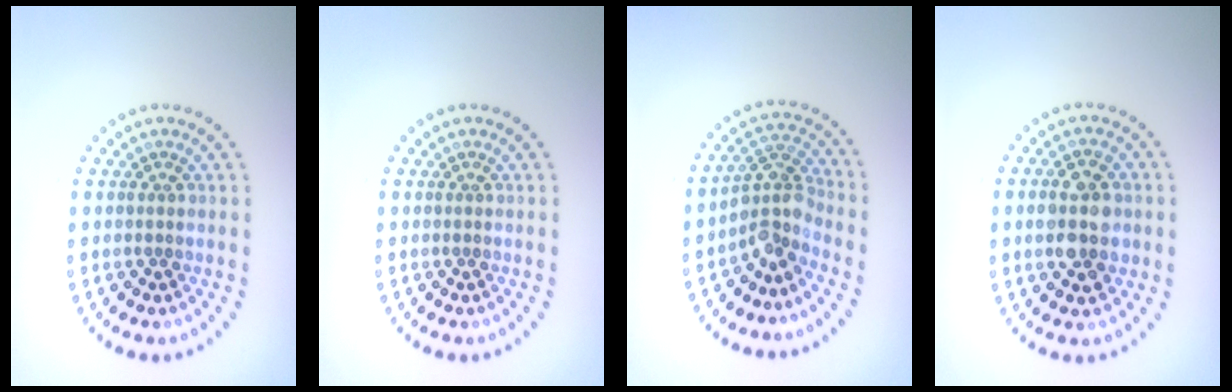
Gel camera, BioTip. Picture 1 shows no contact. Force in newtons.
{"total": 0.0}
{"total": 3.4, "press": 2.5, "slide": 2.3}
{"total": 4.5, "press": 4.5, "slide": 0.1}